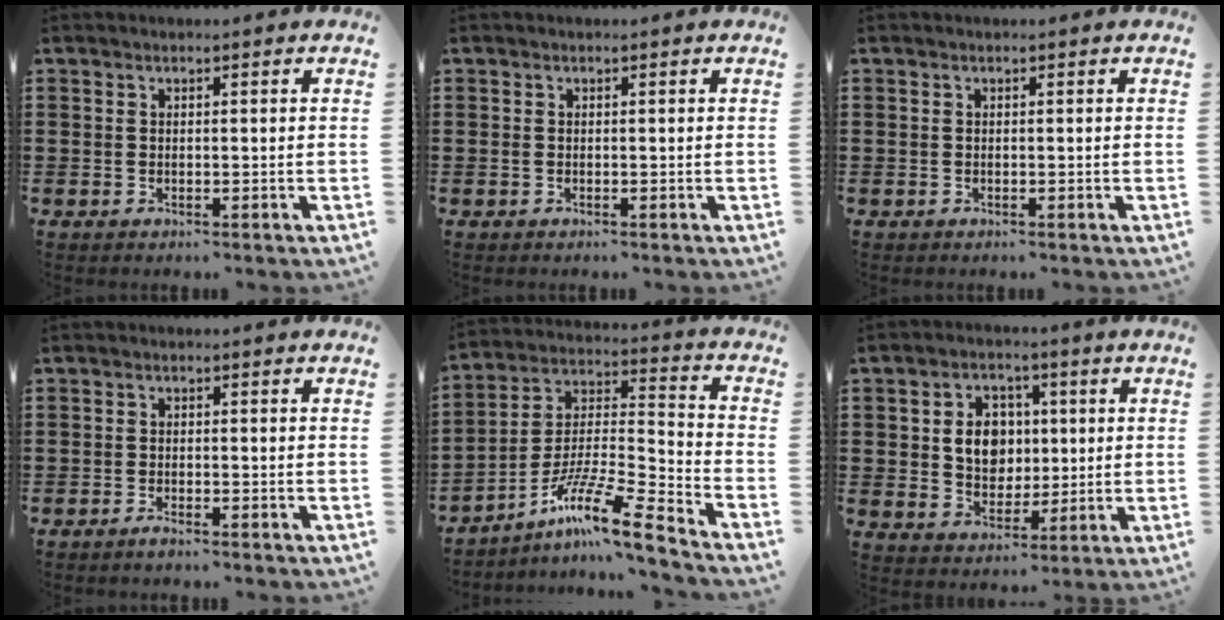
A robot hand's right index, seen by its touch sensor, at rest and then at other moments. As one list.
[{"total": 0.0}, {"total": 0.0}, {"total": 1.2, "force": [-1.1, 0.0, 0.4], "torque": [-0.009, -0.003, -0.021]}, {"total": 12.4, "force": [-9.1, 0.9, 8.4], "torque": [-0.159, 0.005, -0.181]}, {"total": 6.9, "force": [0.9, 5.7, 3.6], "torque": [-0.075, 0.014, 0.012]}]